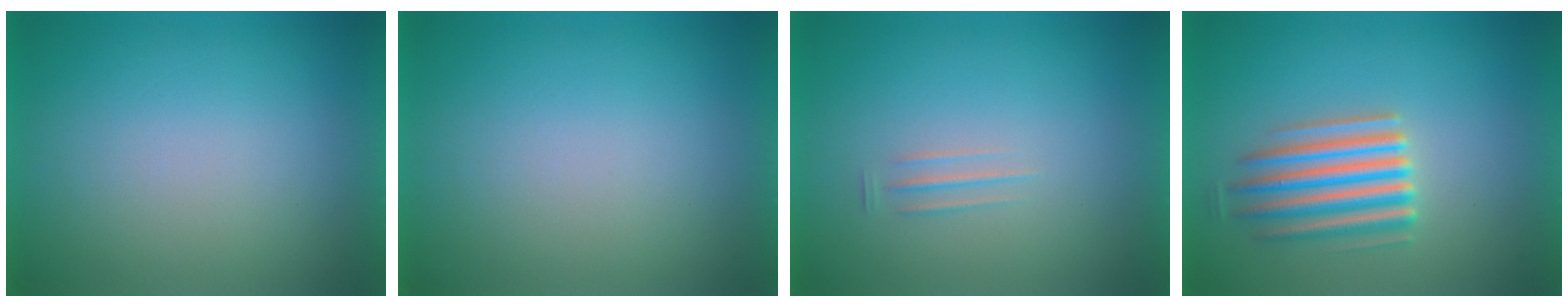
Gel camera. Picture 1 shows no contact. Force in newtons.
{"total": 0.0}
{"total": 1.7}
{"total": 5.5}